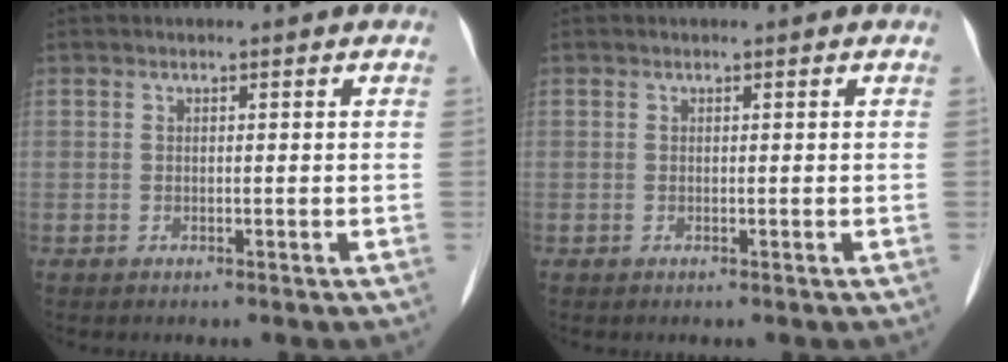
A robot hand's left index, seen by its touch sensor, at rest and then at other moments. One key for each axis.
{"total": 0.0}